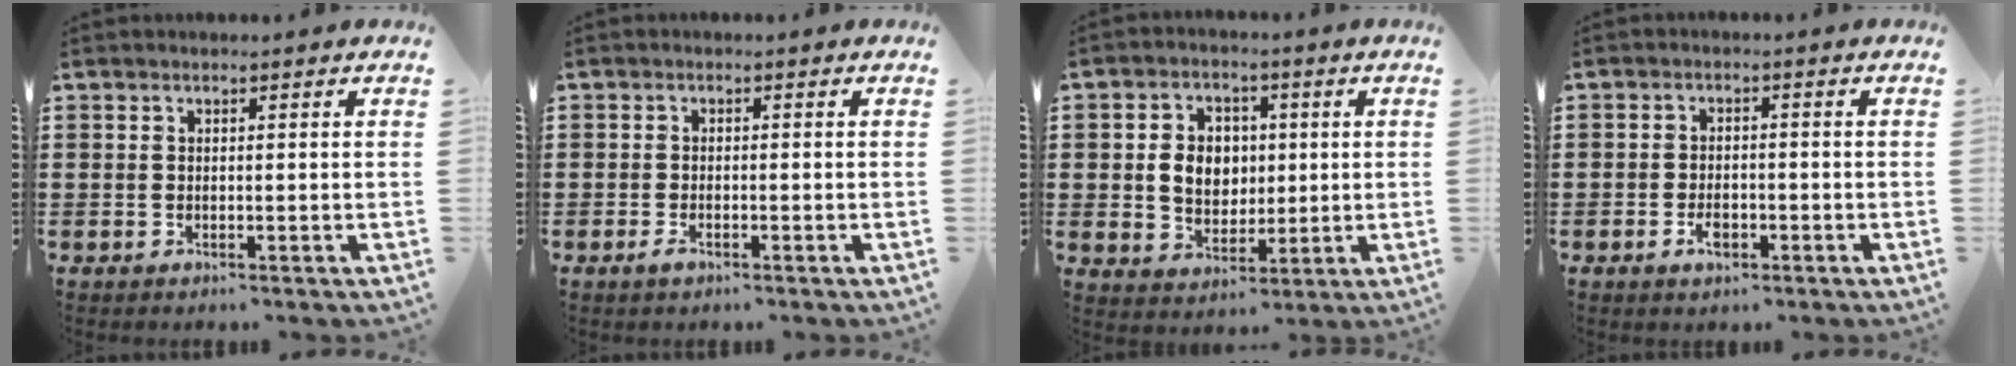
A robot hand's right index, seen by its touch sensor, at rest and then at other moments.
{"total": 1.3, "force": [-0.7, 0.4, 0.9], "torque": [-0.025, -0.006, -0.016]}
{"total": 6.6, "force": [0.5, 5.5, 3.7], "torque": [-0.073, 0.011, 0.005]}
{"total": 1.7, "force": [-0.8, 0.4, 1.4], "torque": [-0.034, -0.007, -0.016]}